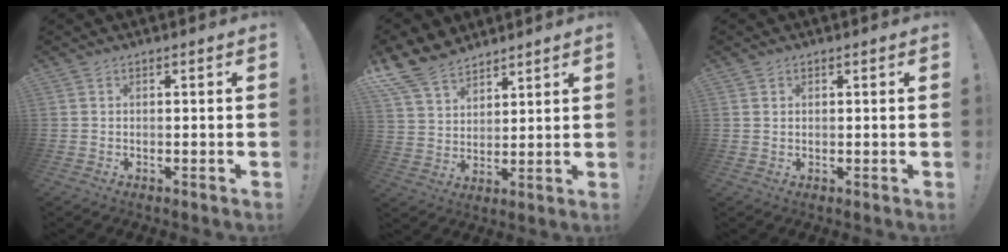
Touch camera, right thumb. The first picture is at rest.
{"total": 12.4, "force": [9.7, 6.5, 4.2], "torque": [-0.085, -0.063, 0.189]}
{"total": 1.2, "force": [0.7, 1.0, 0.3], "torque": [0.003, -0.001, 0.011]}